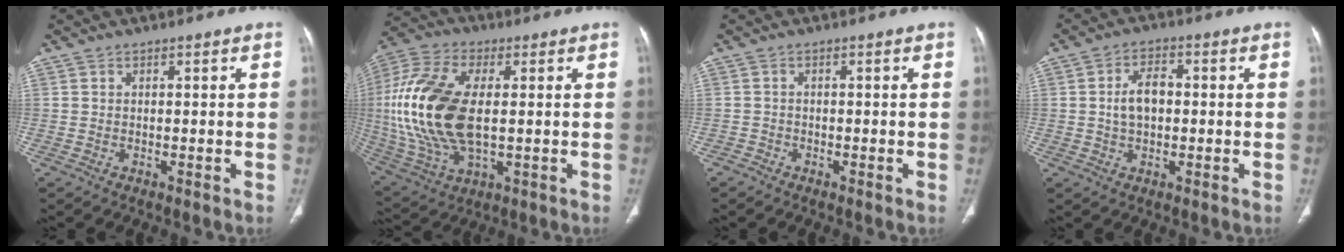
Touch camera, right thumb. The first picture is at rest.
{"total": 21.6, "force": [1.0, 11.3, 18.3], "torque": [-0.410, -0.004, 0.023]}
{"total": 1.2, "force": [-1.0, 0.7, -0.2], "torque": [0.002, 0.003, -0.026]}
{"total": 7.4, "force": [0.0, 4.6, 5.8], "torque": [-0.097, 0.018, -0.004]}